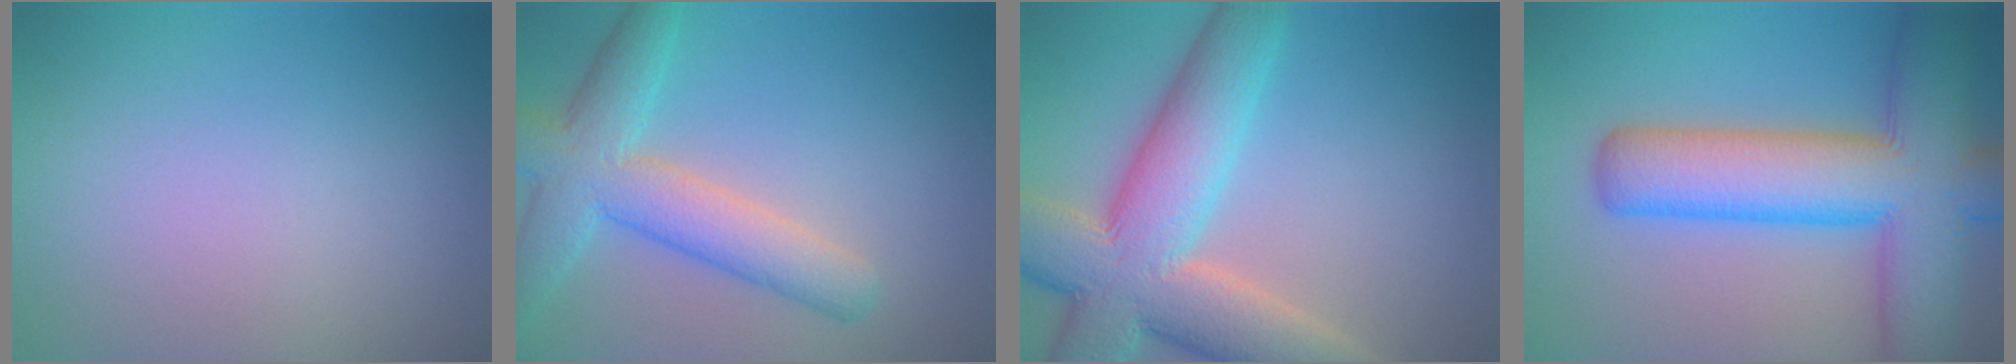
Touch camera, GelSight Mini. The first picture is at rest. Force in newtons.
{"total": 6.1, "press": 6.1, "slide": 0.3}
{"total": 11.5, "press": 11.5, "slide": 0.7}
{"total": 11.3, "press": 11.3, "slide": 0.5}